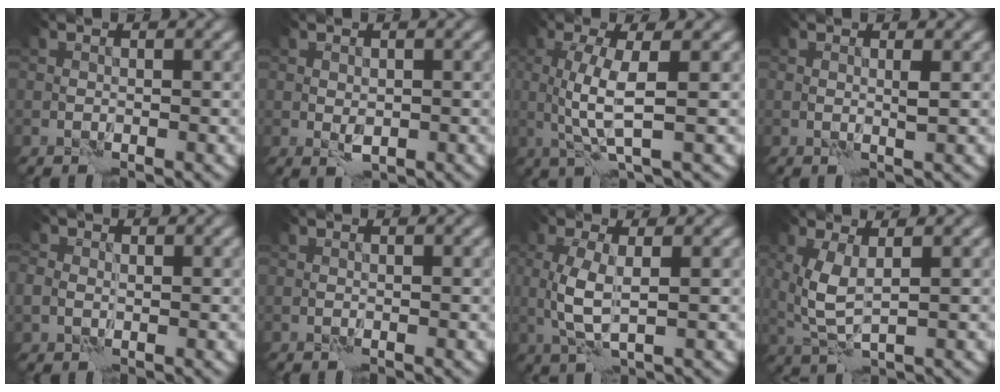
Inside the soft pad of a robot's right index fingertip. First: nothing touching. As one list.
[{"total": 1.2, "force": [0.0, 0.8, 0.9], "torque": [-0.014, -0.006, 0.005]}, {"total": 4.1, "force": [0.5, 0.8, 4.0], "torque": [-0.081, -0.003, 0.011]}, {"total": 0.9, "force": [0.5, -0.2, 0.7], "torque": [-0.010, -0.004, 0.009]}, {"total": 2.2, "force": [0.5, 1.7, 1.2], "torque": [-0.014, 0.007, 0.001]}, {"total": 0.0}, {"total": 3.3, "force": [0.5, 0.9, 3.2], "torque": [-0.077, -0.005, 0.012]}, {"total": 3.4, "force": [1.0, 1.1, 3.1], "torque": [-0.076, -0.004, 0.024]}]